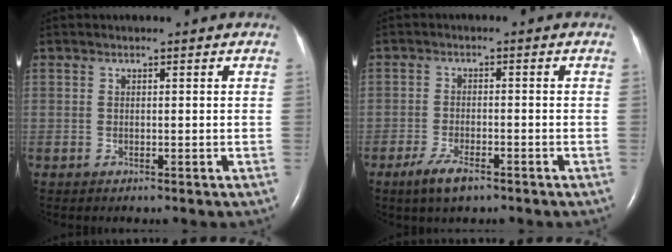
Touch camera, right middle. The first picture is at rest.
{"total": 4.4, "force": [-2.9, 1.2, 3.0], "torque": [-0.068, -0.006, -0.051]}